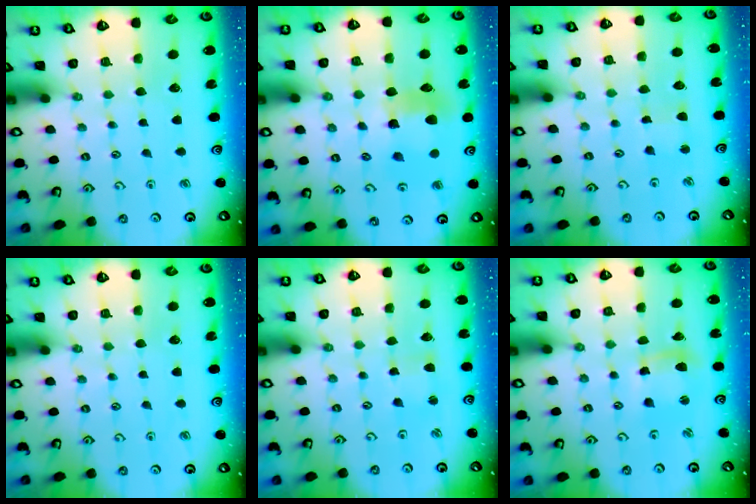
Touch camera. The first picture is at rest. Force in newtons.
{"total": 9.0, "press": 8.9, "slide": 1.1}
{"total": 2.5, "press": 2.5, "slide": 0.2}
{"total": 0.0}
{"total": 2.2, "press": 2.2, "slide": 0.3}
{"total": 6.7, "press": 6.6, "slide": 1.1}